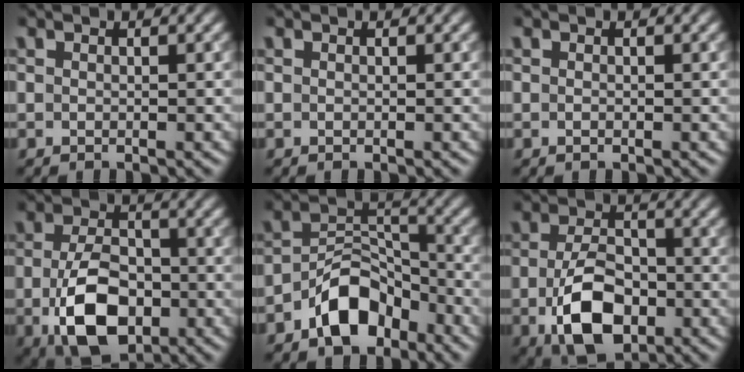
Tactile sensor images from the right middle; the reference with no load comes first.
{"total": 0.0}
{"total": 0.0}
{"total": 8.0, "force": [-2.5, 4.8, 6.0], "torque": [-0.126, -0.013, -0.044]}
{"total": 6.7, "force": [-4.1, 3.8, 3.8], "torque": [-0.054, 0.008, -0.083]}
{"total": 7.4, "force": [-2.4, 4.3, 5.6], "torque": [-0.116, -0.009, -0.045]}